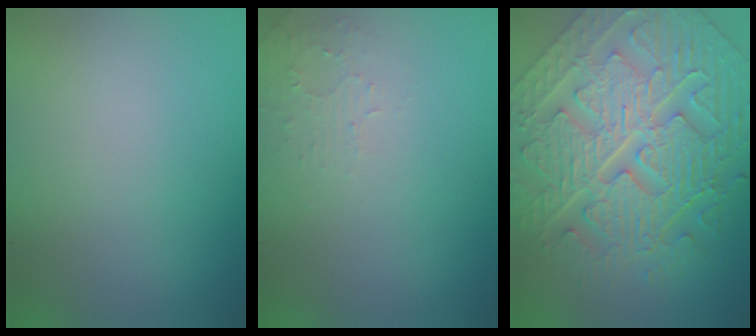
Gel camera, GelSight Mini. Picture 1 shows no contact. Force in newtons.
{"total": 1.3, "press": 1.2, "slide": 0.3}
{"total": 8.9, "press": 7.2, "slide": 5.1}